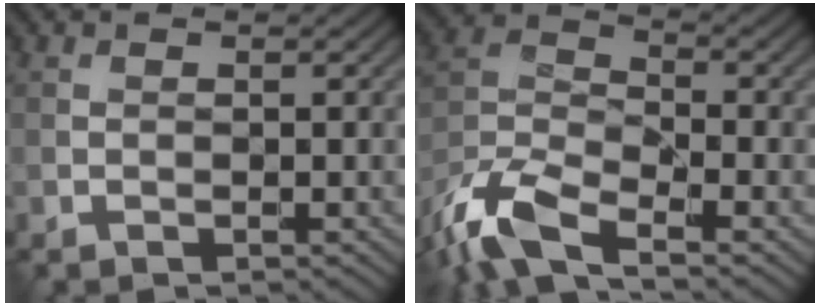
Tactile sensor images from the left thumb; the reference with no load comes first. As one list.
[{"total": 11.3, "force": [-8.2, 3.5, 6.9], "torque": [-0.151, -0.012, -0.178]}]